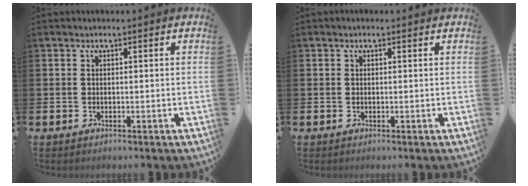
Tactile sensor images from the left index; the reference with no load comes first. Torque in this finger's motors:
{"motor_torque": [0.83, -1.07, 0.30, 0.02]}